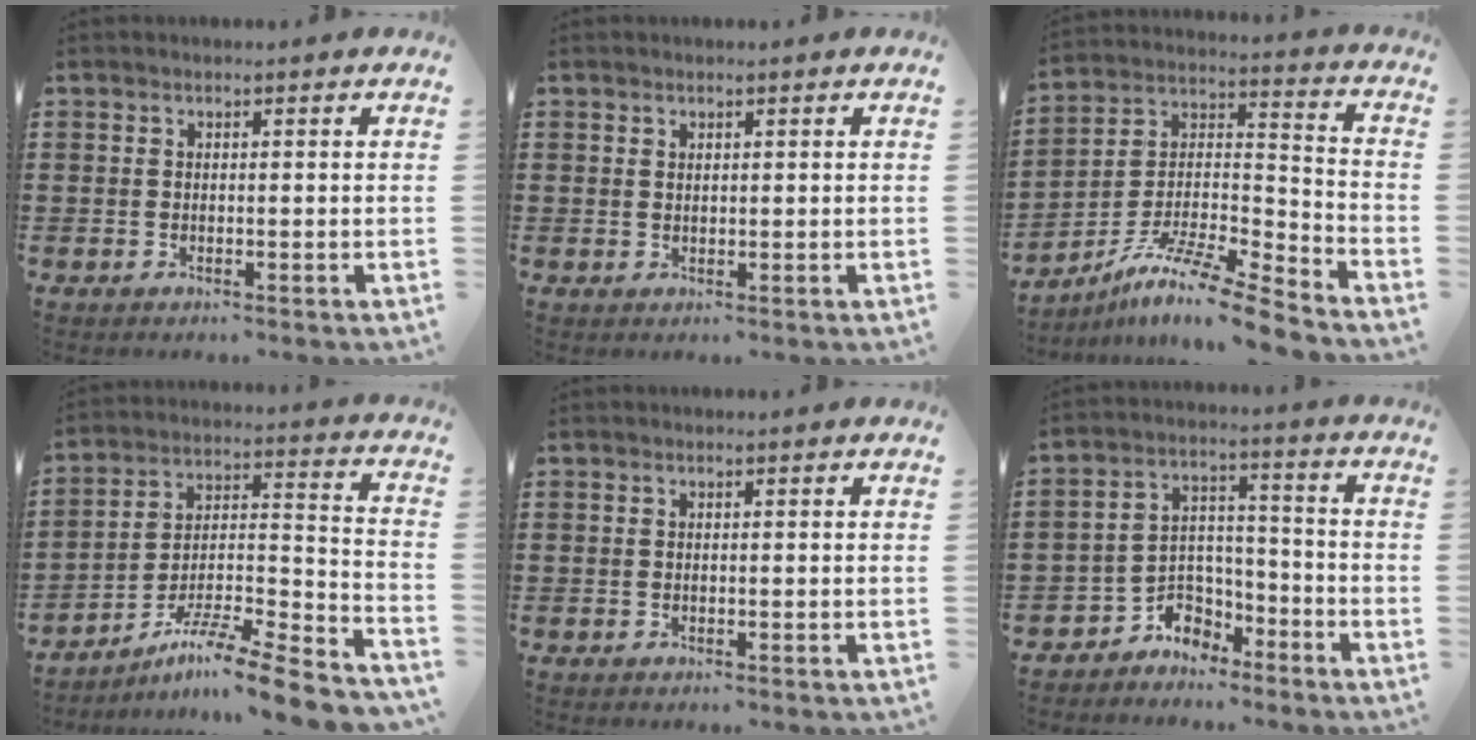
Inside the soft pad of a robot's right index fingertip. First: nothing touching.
{"total": 0.9, "force": [0.6, 0.5, 0.2], "torque": [-0.006, 0.002, 0.013]}
{"total": 10.9, "force": [-9.1, 0.9, 5.9], "torque": [-0.107, 0.011, -0.181]}
{"total": 9.8, "force": [-8.2, 0.2, 5.4], "torque": [-0.082, 0.006, -0.162]}
{"total": 0.0}
{"total": 4.5, "force": [-3.4, 2.8, 0.0], "torque": [-0.015, 0.005, -0.073]}